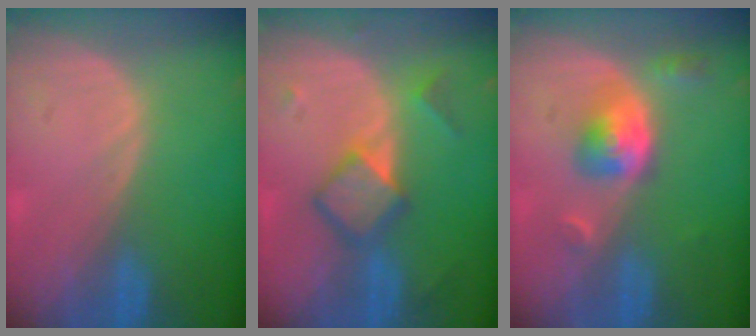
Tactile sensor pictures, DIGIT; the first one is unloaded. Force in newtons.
{"total": 5.8, "press": 5.8, "slide": 0.1}
{"total": 5.2, "press": 4.8, "slide": 2.1}